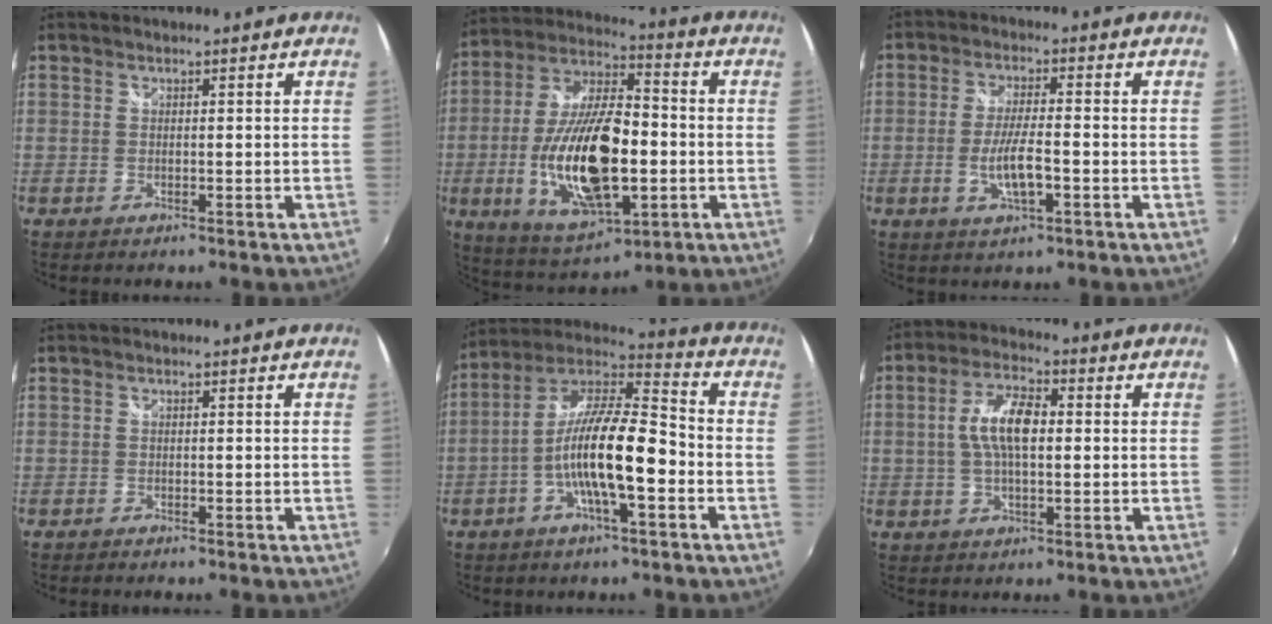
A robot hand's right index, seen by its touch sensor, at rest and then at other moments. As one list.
[{"total": 22.0, "force": [-4.4, 9.1, 19.5], "torque": [-0.390, -0.013, -0.068]}, {"total": 6.6, "force": [-2.1, 1.5, 6.1], "torque": [-0.117, -0.008, -0.036]}, {"total": 1.1, "force": [-1.0, 0.5, 0.3], "torque": [-0.011, -0.003, -0.016]}, {"total": 15.0, "force": [-4.3, 3.2, 13.9], "torque": [-0.256, 0.003, -0.086]}, {"total": 8.0, "force": [0.4, 3.3, 7.3], "torque": [-0.142, 0.014, 0.005]}]